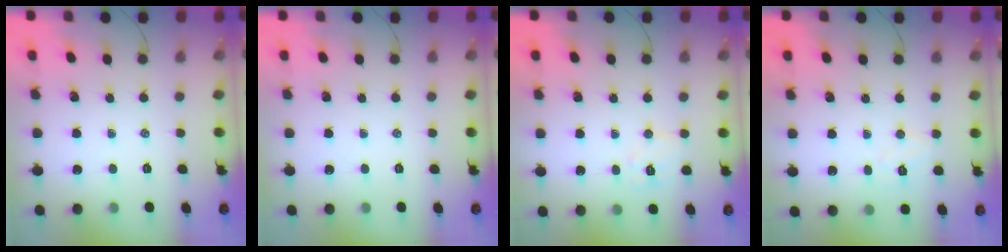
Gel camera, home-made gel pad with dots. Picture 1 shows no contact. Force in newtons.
{"total": 0.0}
{"total": 6.5, "press": 6.4, "slide": 1.1}
{"total": 4.5, "press": 4.4, "slide": 0.8}